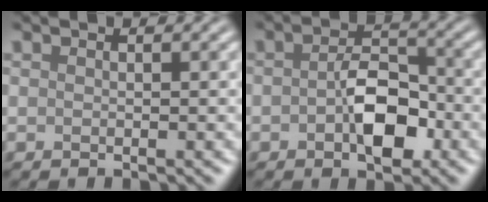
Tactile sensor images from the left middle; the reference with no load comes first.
{"total": 5.0, "force": [-1.2, 2.7, 4.0], "torque": [-0.067, 0.005, -0.023]}